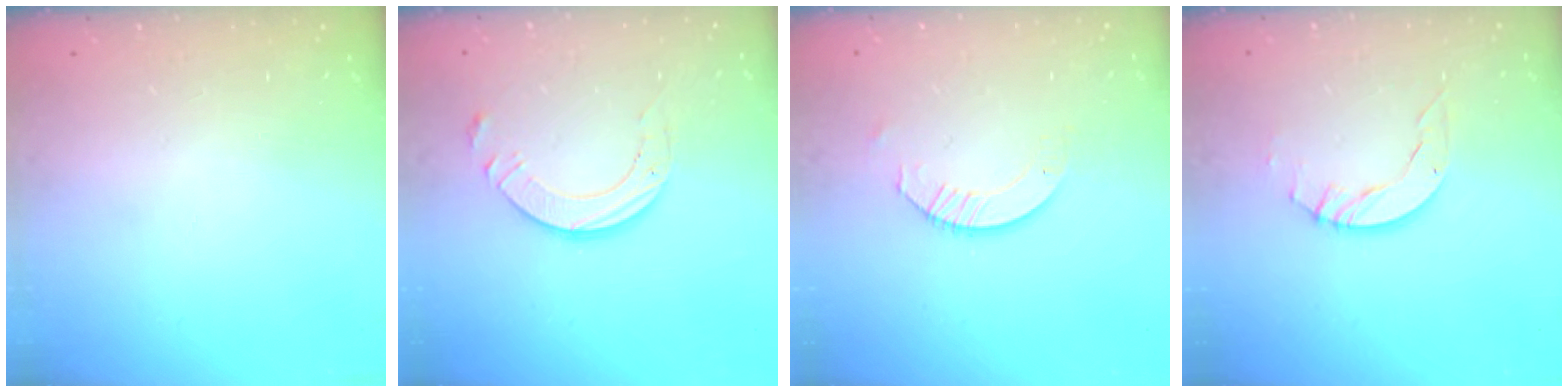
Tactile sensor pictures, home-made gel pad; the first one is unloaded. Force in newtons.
{"total": 8.8, "press": 8.7, "slide": 0.9}
{"total": 3.8, "press": 3.8, "slide": 0.4}
{"total": 4.9, "press": 4.9, "slide": 0.1}